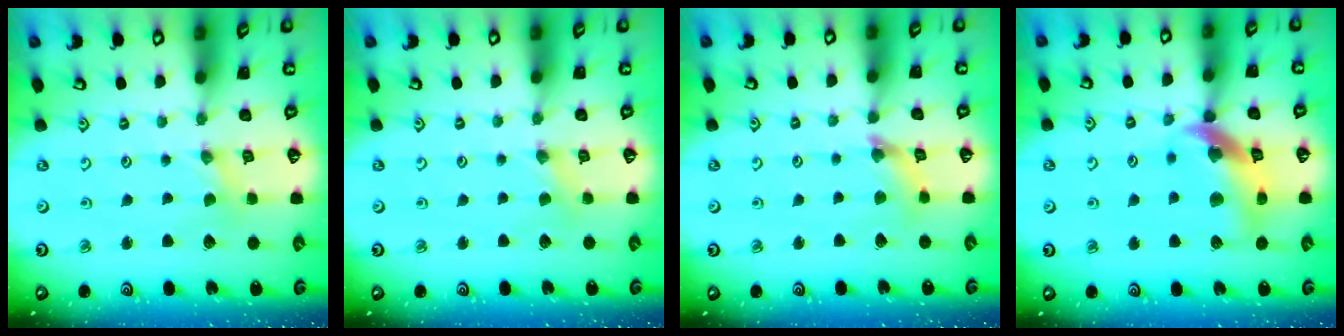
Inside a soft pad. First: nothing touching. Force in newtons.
{"total": 2.1, "press": 2.1, "slide": 0.4}
{"total": 5.6, "press": 5.6, "slide": 0.4}
{"total": 14.9, "press": 14.8, "slide": 1.9}